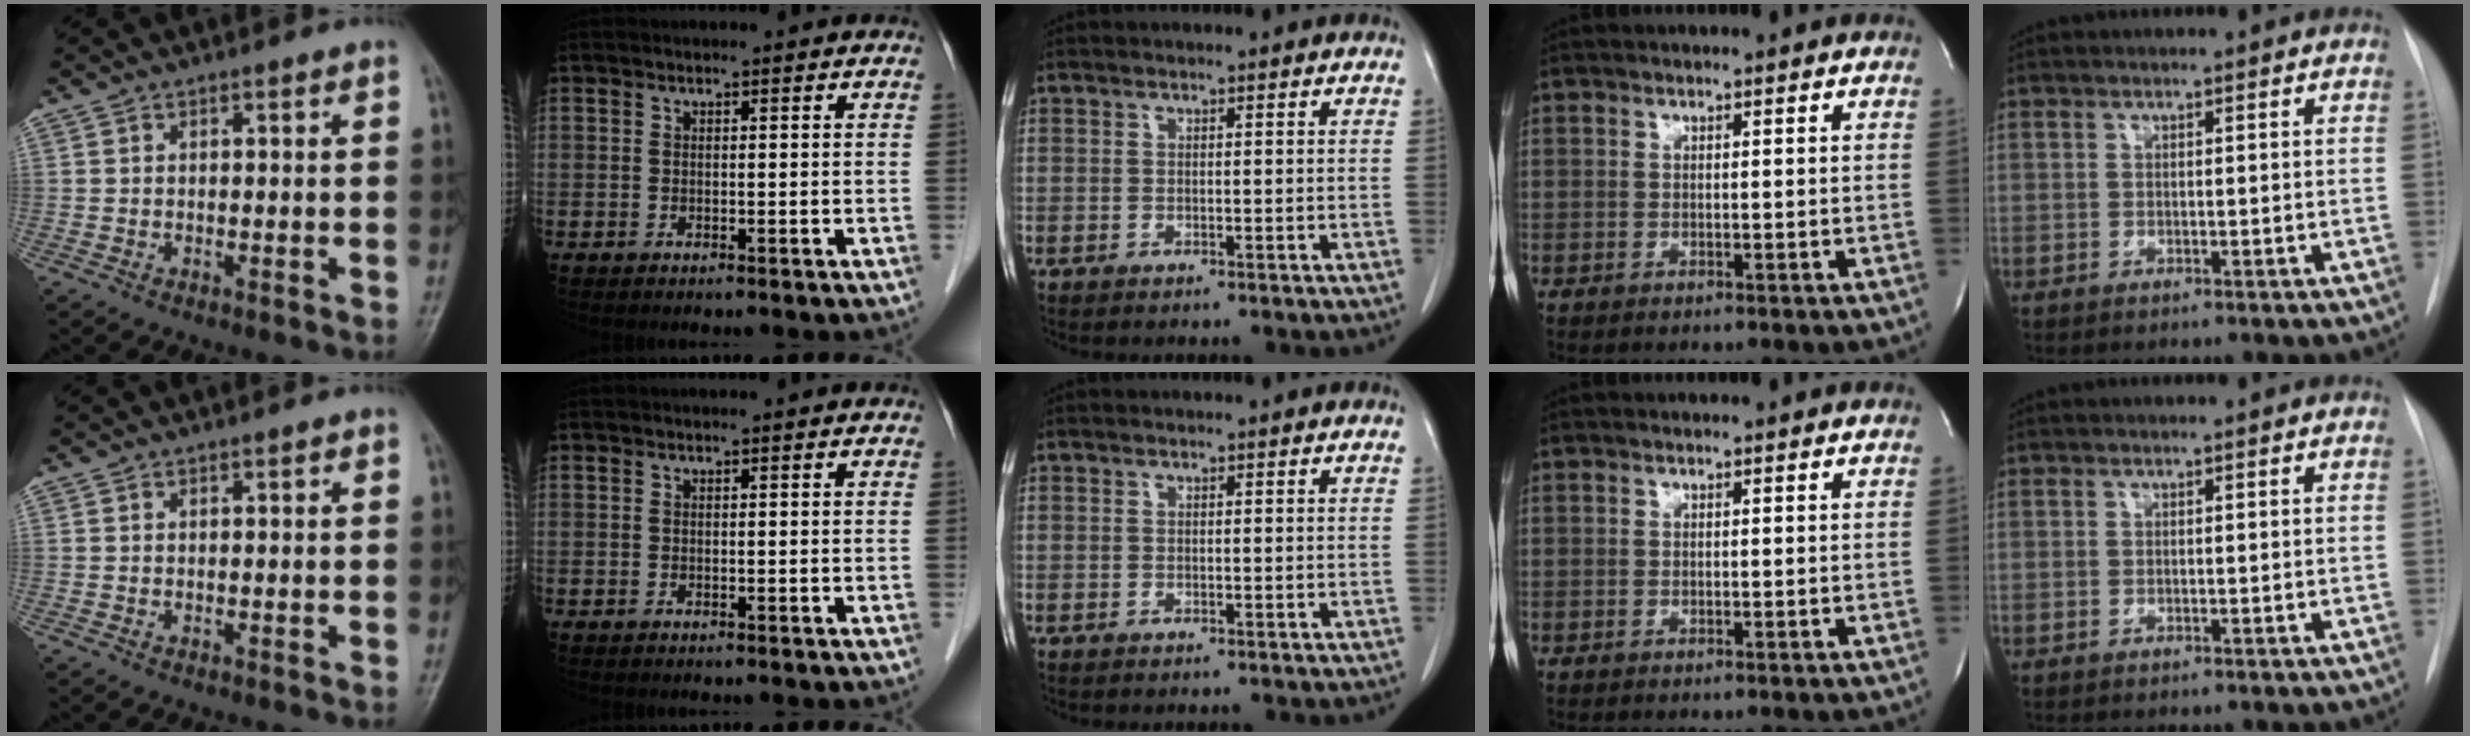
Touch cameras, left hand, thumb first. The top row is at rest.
{}